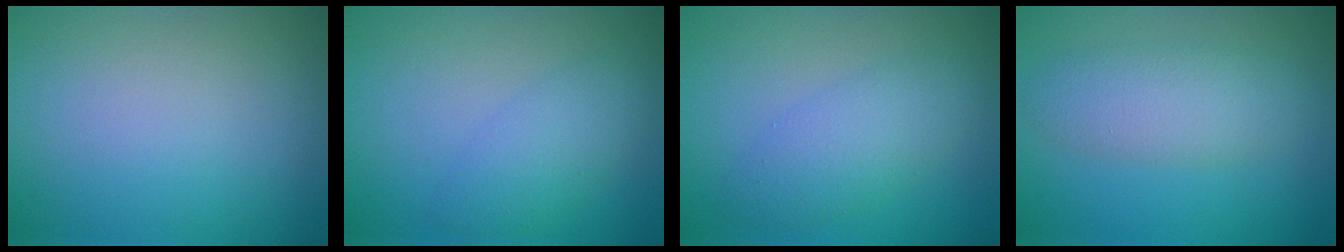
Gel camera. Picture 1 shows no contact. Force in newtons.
{"total": 1.9, "press": 1.9, "slide": 0.2}
{"total": 3.8, "press": 3.8, "slide": 0.0}
{"total": 4.0, "press": 4.0, "slide": 0.1}